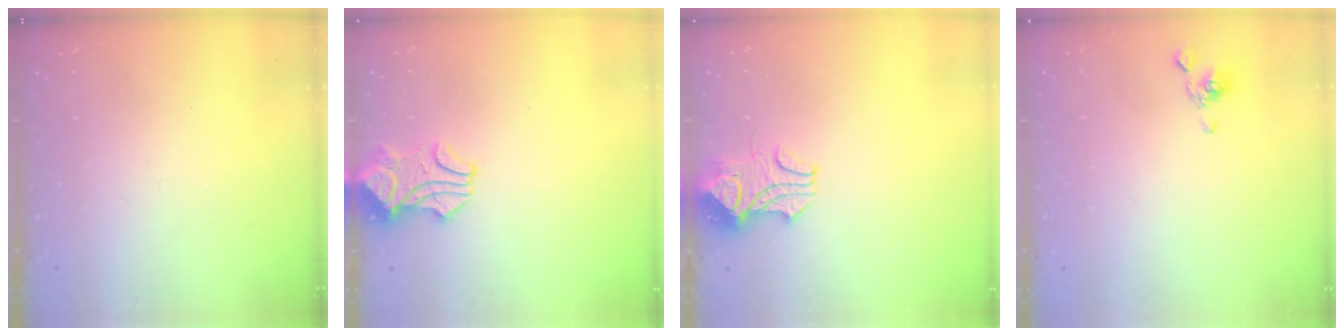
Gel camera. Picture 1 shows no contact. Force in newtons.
{"total": 1.0, "press": 0.8, "slide": 0.6}
{"total": 2.1, "press": 1.9, "slide": 0.8}
{"total": 2.3, "press": 2.3, "slide": 0.6}